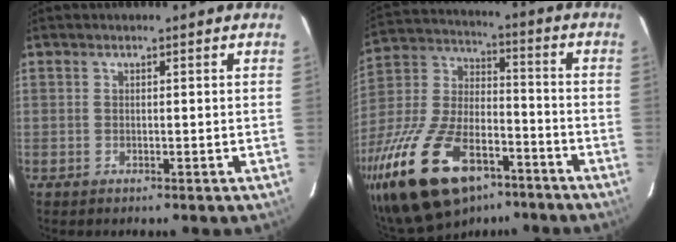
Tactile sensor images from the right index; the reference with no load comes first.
{"total": 26.2, "force": [-16.4, 12.6, 16.1], "torque": [-0.326, -0.013, -0.272]}